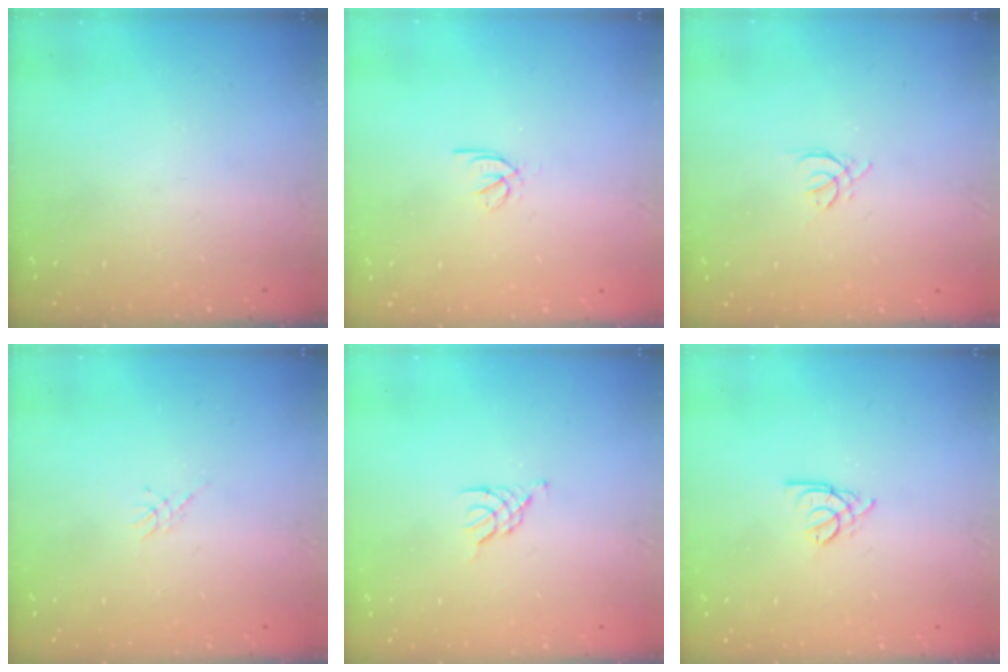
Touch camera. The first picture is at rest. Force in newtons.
{"total": 2.3, "press": 2.2, "slide": 0.5}
{"total": 1.5, "press": 1.4, "slide": 0.6}
{"total": 1.1, "press": 1.1, "slide": 0.3}
{"total": 3.2, "press": 3.1, "slide": 0.7}
{"total": 1.6, "press": 1.5, "slide": 0.5}